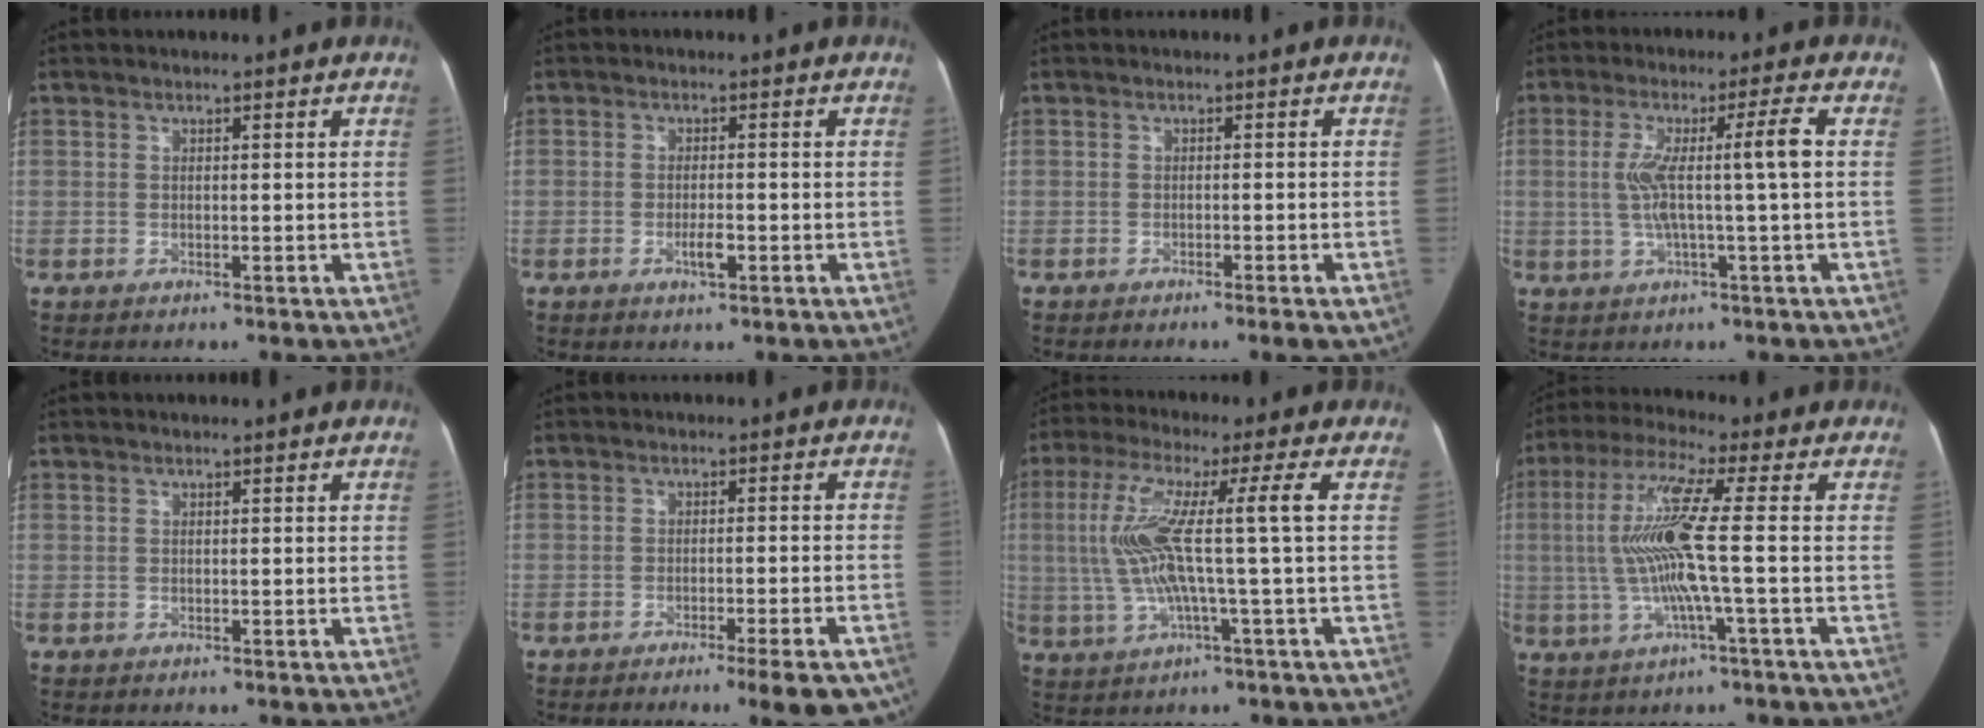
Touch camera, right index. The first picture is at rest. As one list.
[{"total": 2.6, "force": [-1.0, 0.6, 2.3], "torque": [-0.044, -0.001, -0.015]}, {"total": 2.3, "force": [-1.5, 0.1, 1.7], "torque": [-0.023, -0.002, -0.020]}, {"total": 8.0, "force": [0.3, -0.9, 8.0], "torque": [-0.149, 0.012, 0.009]}, {"total": 0.0}, {"total": 8.7, "force": [-6.6, 0.4, 5.7], "torque": [-0.054, -0.001, -0.091]}, {"total": 11.2, "force": [0.5, -0.9, 11.2], "torque": [-0.228, 0.019, 0.008]}, {"total": 11.5, "force": [-0.4, -0.7, 11.5], "torque": [-0.240, 0.005, -0.014]}]